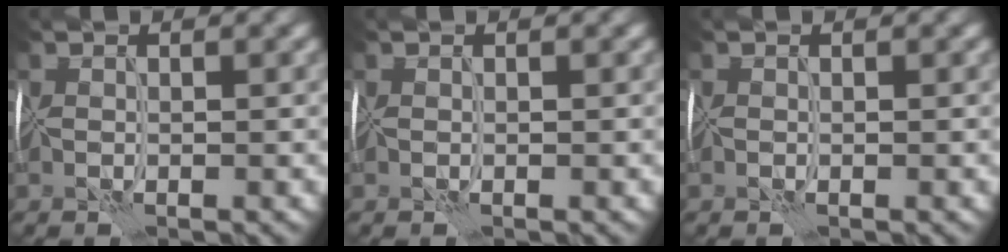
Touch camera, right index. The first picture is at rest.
{"total": 0.0}
{"total": 0.0}